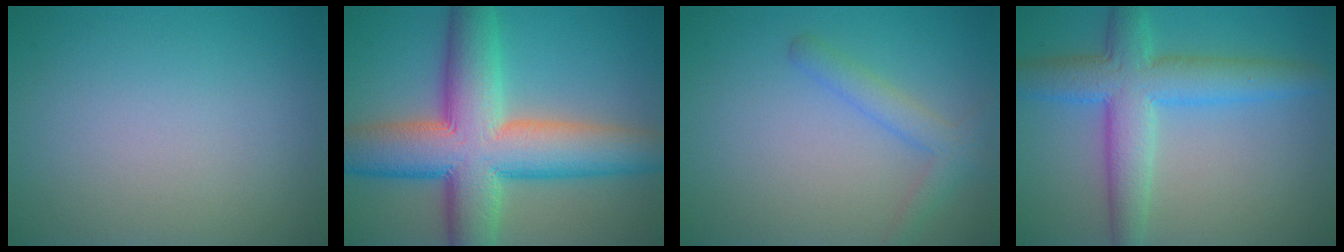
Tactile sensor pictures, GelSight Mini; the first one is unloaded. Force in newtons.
{"total": 12.7, "press": 12.7, "slide": 0.4}
{"total": 2.3, "press": 2.3, "slide": 0.1}
{"total": 5.4, "press": 5.4, "slide": 0.2}